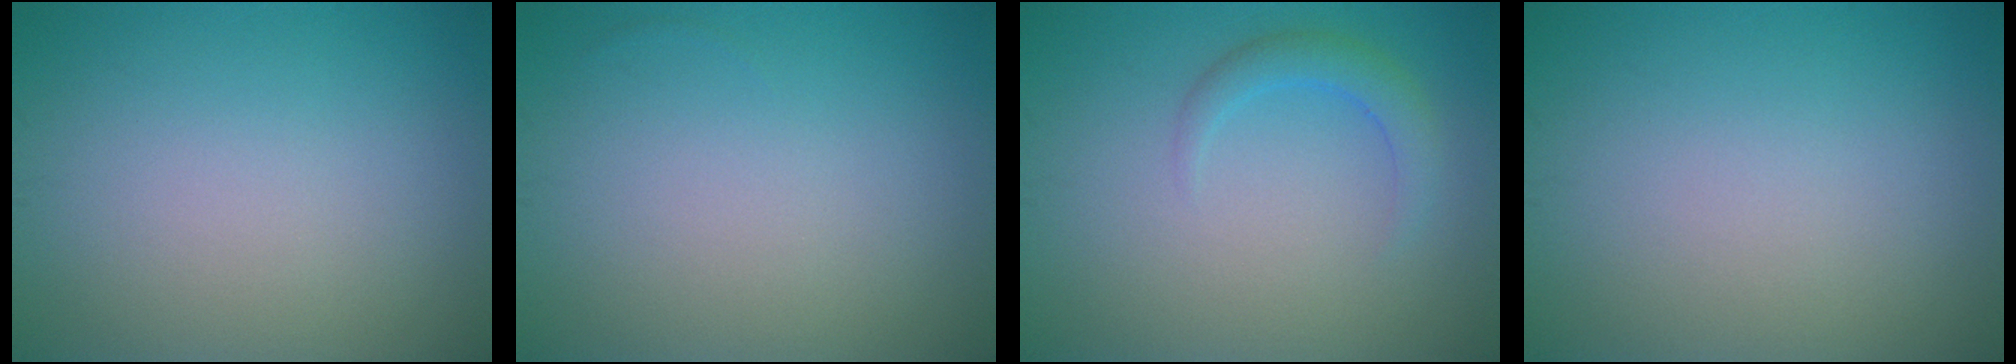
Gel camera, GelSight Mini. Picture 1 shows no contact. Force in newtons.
{"total": 0.0}
{"total": 2.1, "press": 2.1, "slide": 0.3}
{"total": 0.0}